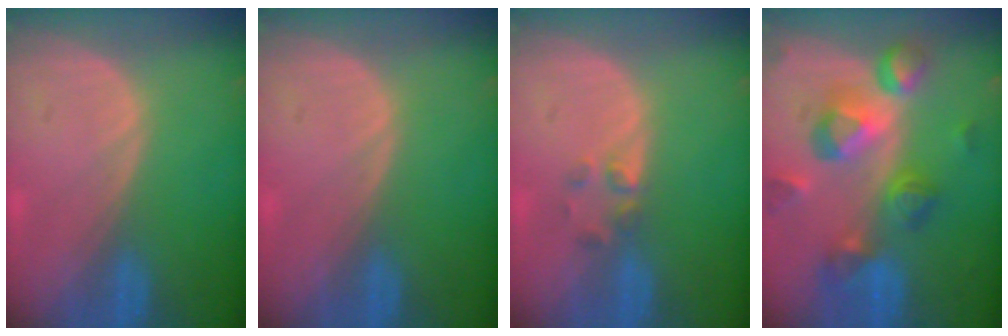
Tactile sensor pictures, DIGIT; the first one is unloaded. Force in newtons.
{"total": 0.0}
{"total": 2.0, "press": 1.9, "slide": 0.8}
{"total": 10.4, "press": 9.3, "slide": 4.7}